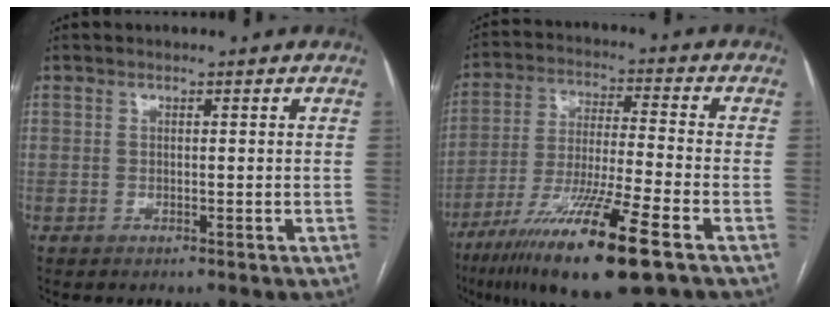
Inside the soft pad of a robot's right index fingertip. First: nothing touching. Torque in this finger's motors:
{"motor_torque": [1.14, -0.59, 1.01, 0.21]}